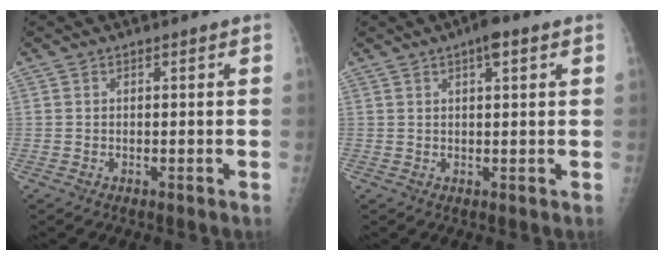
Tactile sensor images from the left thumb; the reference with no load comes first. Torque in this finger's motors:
{"motor_torque": [0.67, 0.50, 0.34, -0.38, 0.02]}